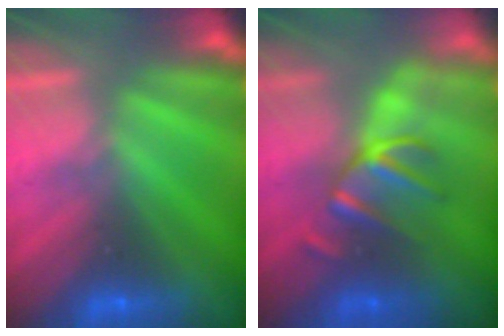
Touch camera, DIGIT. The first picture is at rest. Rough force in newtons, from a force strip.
{"total": 2.9}